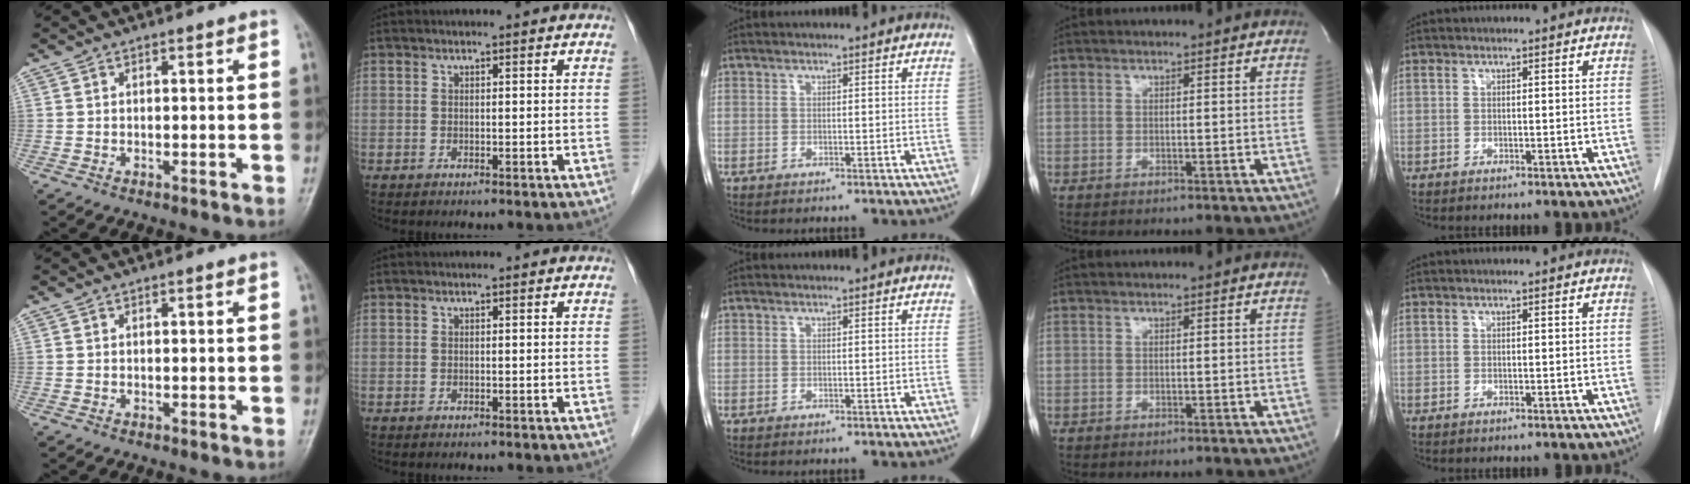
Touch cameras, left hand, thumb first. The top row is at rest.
{}